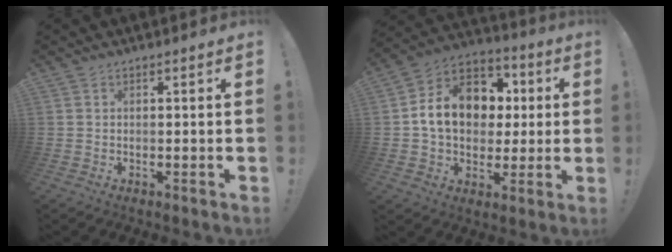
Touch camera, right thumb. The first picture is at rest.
{"total": 16.4, "force": [2.4, 12.9, 9.9], "torque": [-0.137, 0.009, 0.055]}